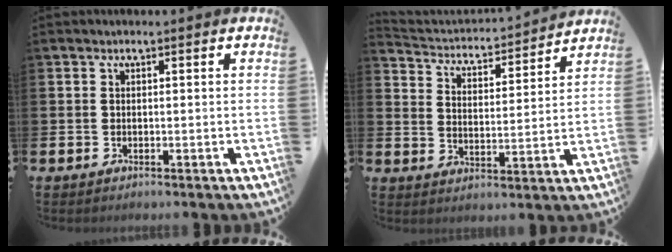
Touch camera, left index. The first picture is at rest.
{"total": 3.6, "force": [3.4, 1.1, 0.3], "torque": [-0.027, -0.042, 0.049]}